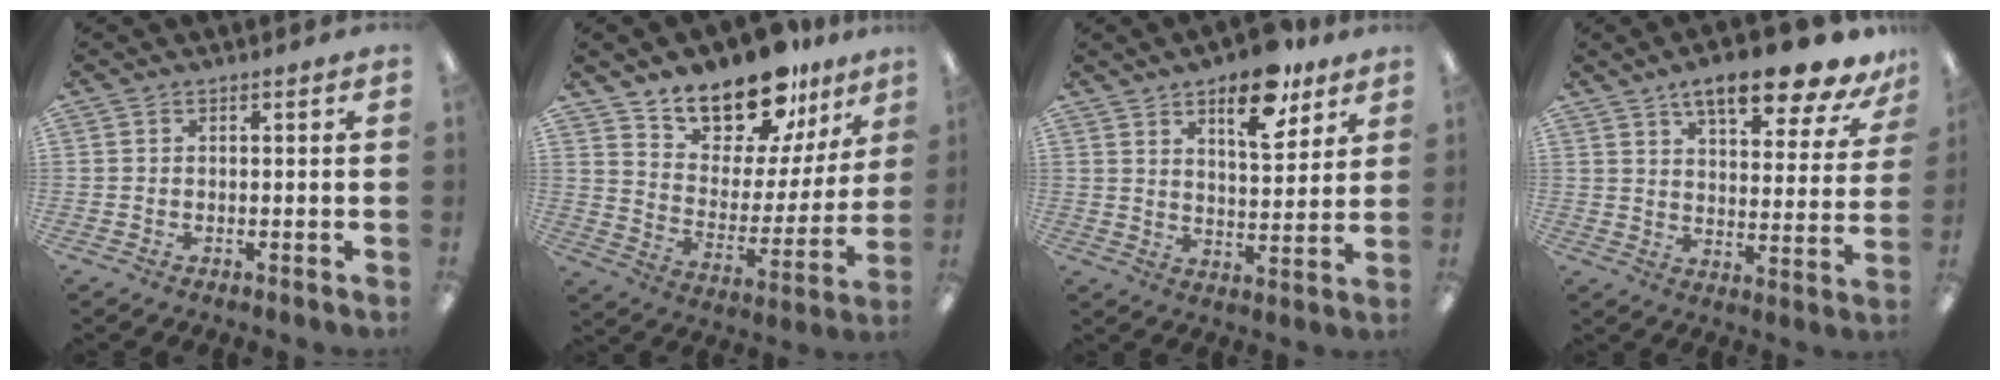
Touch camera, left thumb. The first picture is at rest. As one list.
[{"total": 16.7, "force": [14.3, 6.7, 5.4], "torque": [-0.098, -0.112, 0.253]}, {"total": 12.8, "force": [8.4, 5.4, 8.0], "torque": [-0.103, -0.040, 0.140]}, {"total": 14.3, "force": [11.0, 3.7, 8.4], "torque": [-0.121, -0.068, 0.182]}]